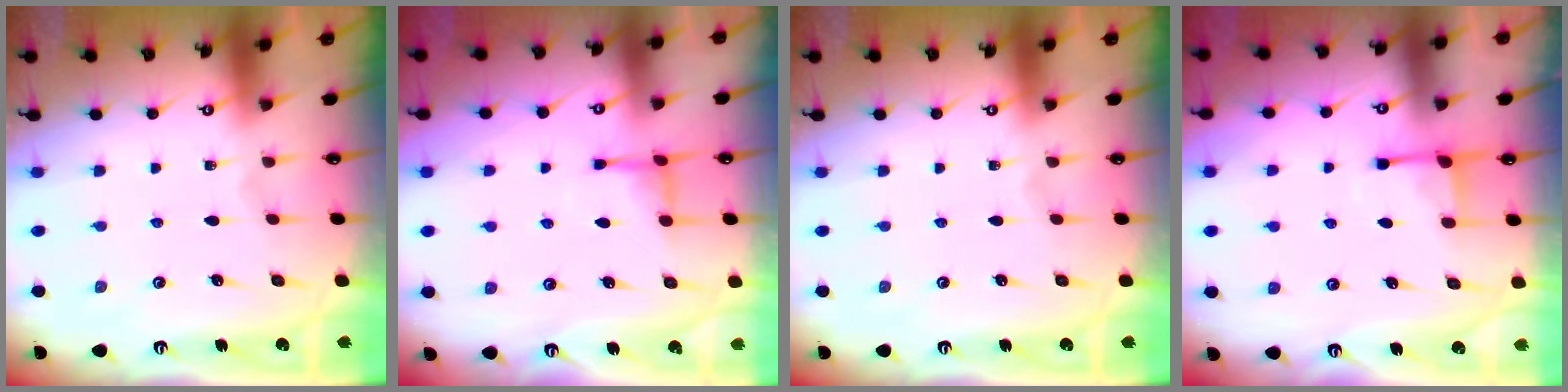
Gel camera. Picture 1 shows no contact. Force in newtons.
{"total": 4.7, "press": 4.6, "slide": 0.8}
{"total": 0.0}
{"total": 3.7, "press": 3.6, "slide": 0.8}